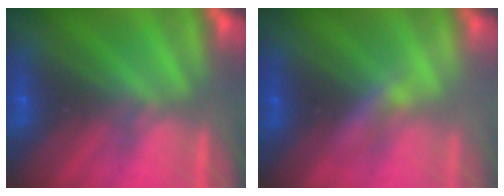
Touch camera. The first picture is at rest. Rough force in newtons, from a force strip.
{"total": 2.2}